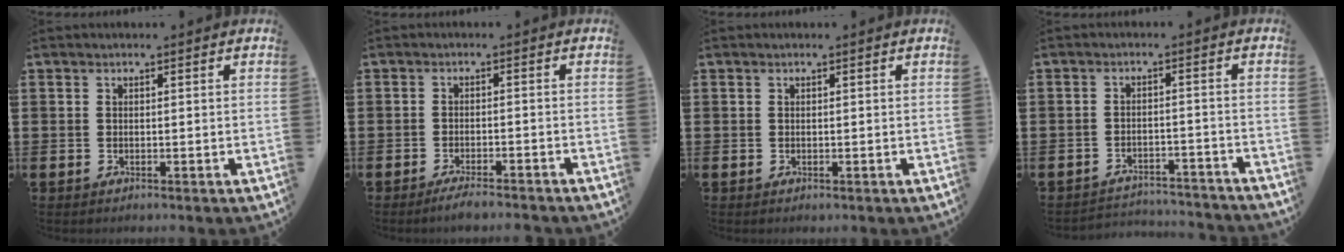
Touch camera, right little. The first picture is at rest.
{"total": 2.2, "force": [-1.9, 0.1, 1.1], "torque": [-0.018, 0.004, -0.035]}
{"total": 0.0}
{"total": 2.9, "force": [-2.9, 0.1, -0.1], "torque": [-0.005, 0.002, -0.064]}